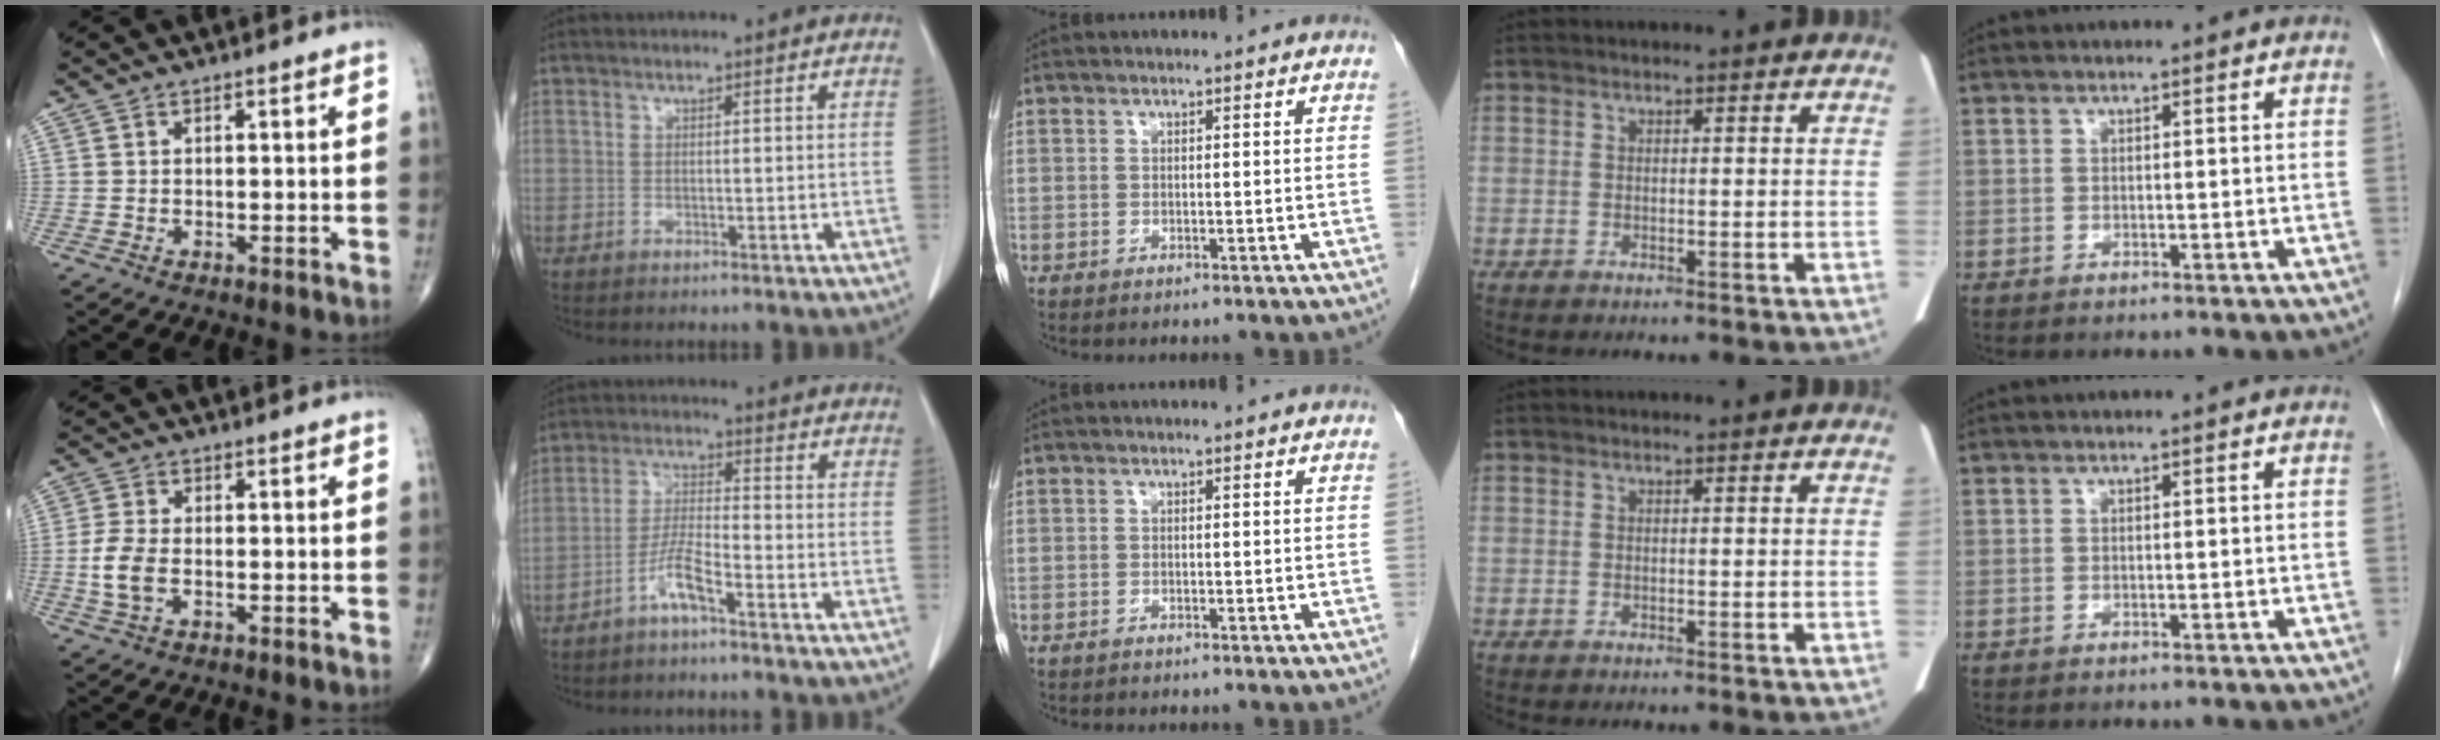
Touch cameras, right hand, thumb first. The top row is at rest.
{"thumb": {"total": 5.4, "force": [-1.1, 3.0, 4.4], "torque": [-0.101, 0.006, -0.022]}, "index": {"total": 4.9, "force": [-3.2, 0.3, 3.7], "torque": [-0.079, 0.005, -0.066]}, "middle": {"total": 1.6, "force": [1.6, -0.1, -0.1], "torque": [-0.004, -0.005, 0.026]}}